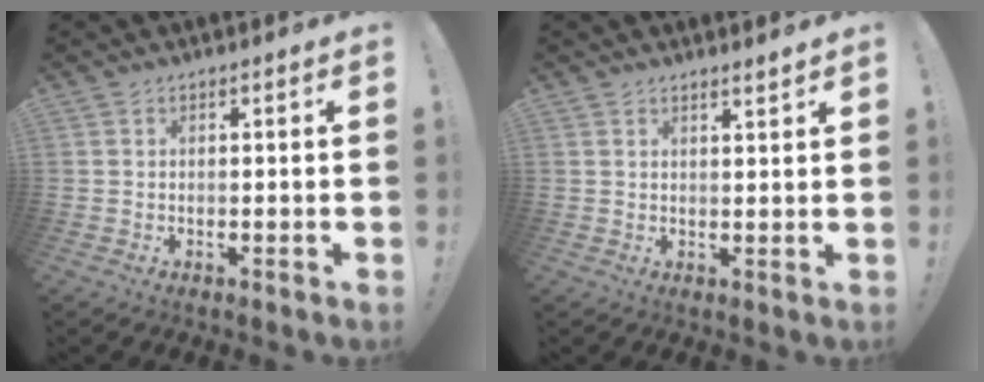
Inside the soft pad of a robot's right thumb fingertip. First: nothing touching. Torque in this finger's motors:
{"motor_torque": [-0.33, -0.29, 0.06, 0.22, -0.07]}